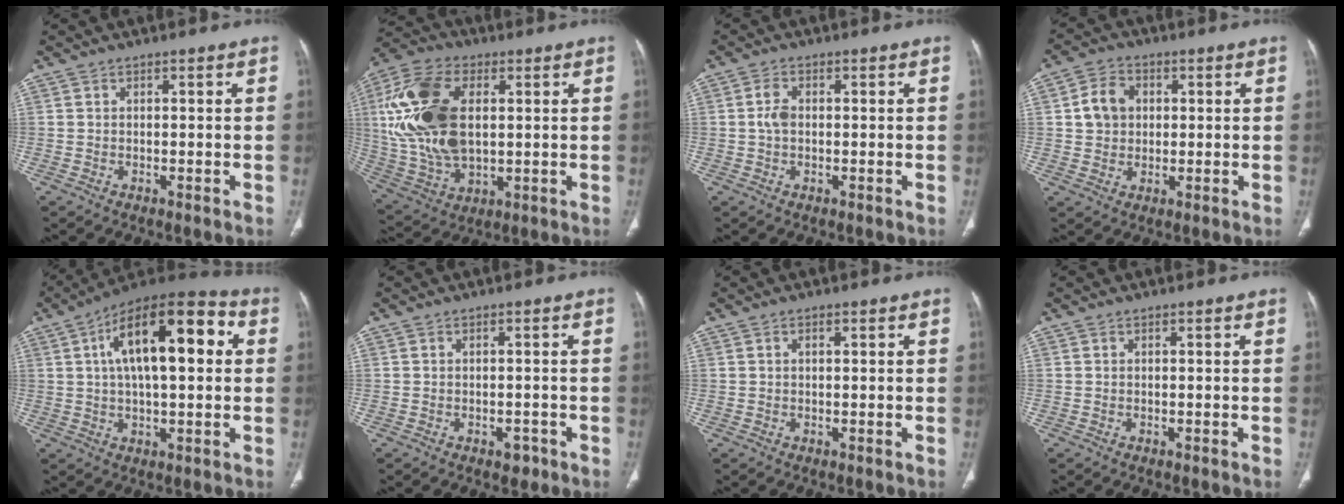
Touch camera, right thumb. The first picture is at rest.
{"total": 20.4, "force": [3.2, 11.9, 16.2], "torque": [-0.337, -0.002, 0.064]}
{"total": 2.7, "force": [0.0, 1.6, 2.1], "torque": [-0.047, 0.004, -0.005]}
{"total": 6.9, "force": [1.2, 5.7, 3.7], "torque": [-0.049, 0.006, 0.018]}
{"total": 18.9, "force": [4.2, 8.0, 16.6], "torque": [-0.240, 0.023, 0.056]}
{"total": 2.0, "force": [-1.1, 1.3, 1.1], "torque": [-0.006, 0.004, -0.009]}
{"total": 0.8, "force": [0.3, 0.4, 0.6], "torque": [-0.013, 0.002, 0.005]}
{"total": 0.0}